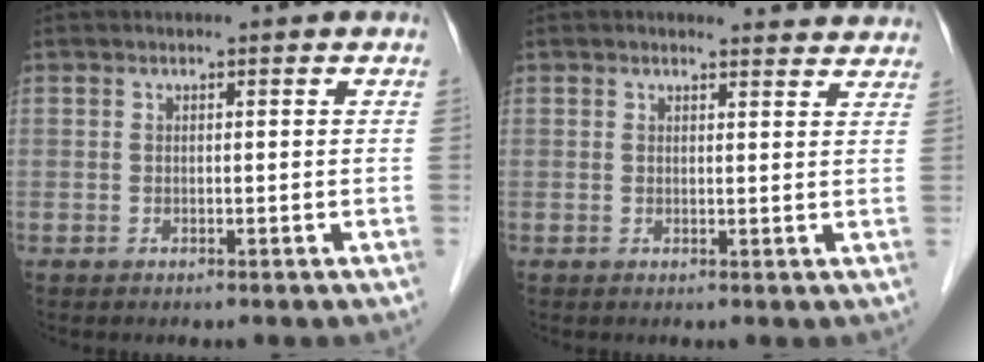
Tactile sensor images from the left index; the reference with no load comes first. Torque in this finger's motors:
{"motor_torque": [0.81, -0.98, 0.01, -0.01]}